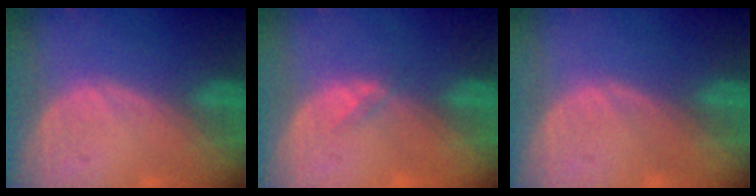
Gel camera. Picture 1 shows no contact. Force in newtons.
{"total": 1.3, "press": 0.9, "slide": 0.9}
{"total": 0.0}